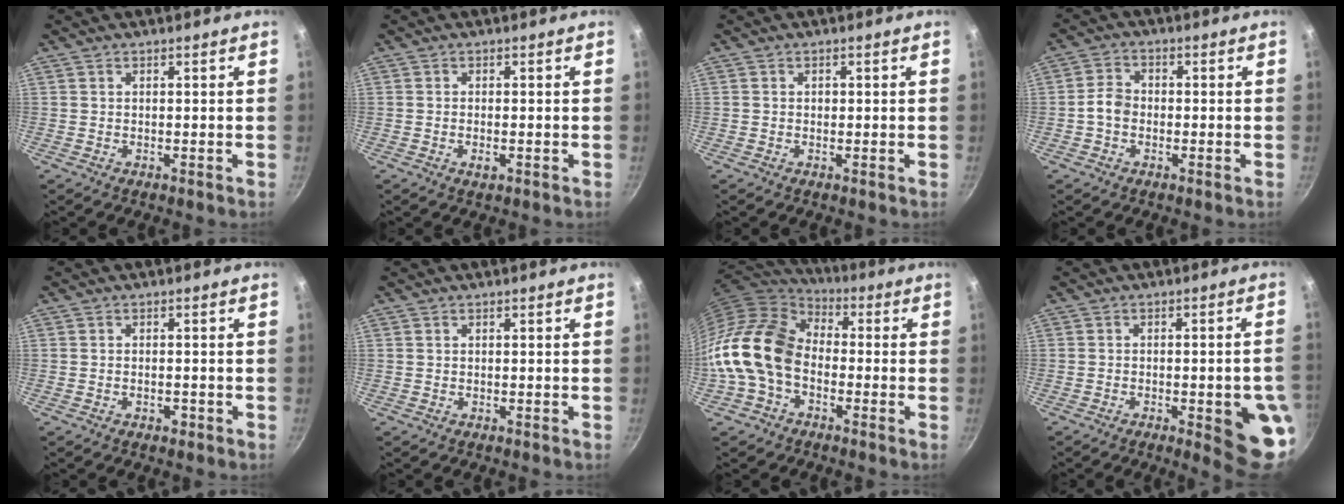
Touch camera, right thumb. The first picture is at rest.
{"total": 1.7, "force": [-0.6, 0.7, 1.4], "torque": [-0.028, -0.001, -0.011]}
{"total": 0.6, "force": [0.0, 0.6, 0.2], "torque": [0.000, 0.003, 0.000]}
{"total": 3.9, "force": [-1.0, 3.0, 2.3], "torque": [-0.034, 0.020, -0.027]}
{"total": 1.4, "force": [-0.7, 0.8, 0.9], "torque": [-0.015, 0.004, -0.010]}
{"total": 0.0}
{"total": 15.8, "force": [-3.6, 11.2, 10.6], "torque": [-0.173, 0.047, -0.093]}
{"total": 11.3, "force": [-3.3, 3.1, 10.3], "torque": [-0.098, 0.014, -0.037]}